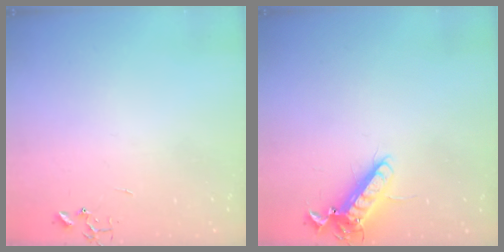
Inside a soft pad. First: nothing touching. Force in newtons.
{"total": 12.6, "press": 12.4, "slide": 2.4}